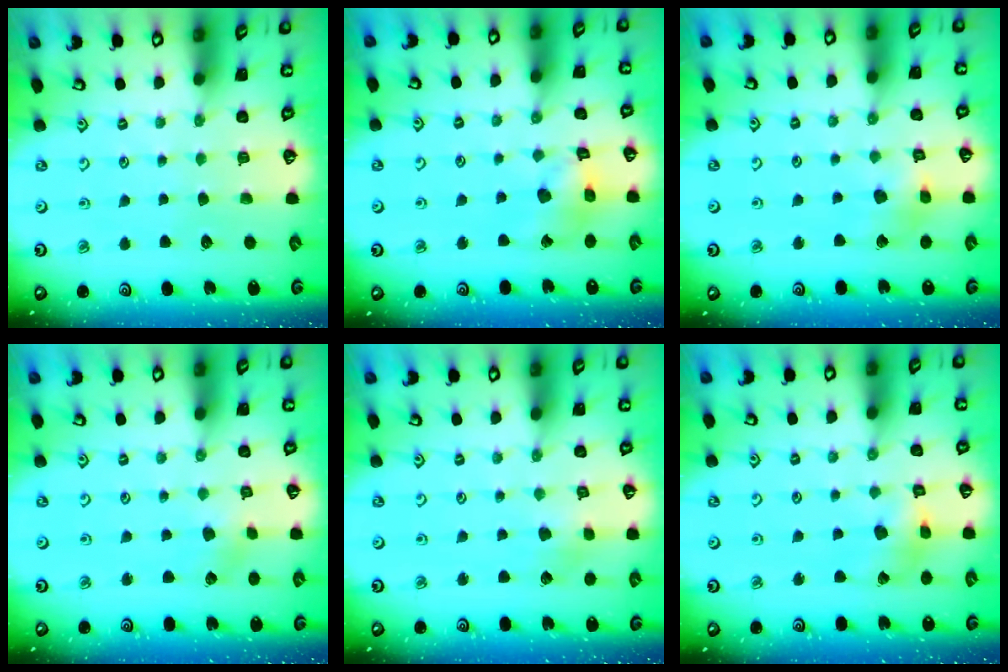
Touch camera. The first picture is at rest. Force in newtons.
{"total": 10.0, "press": 10.0, "slide": 1.1}
{"total": 8.1, "press": 8.0, "slide": 1.0}
{"total": 2.0, "press": 1.9, "slide": 0.6}
{"total": 2.8, "press": 2.8, "slide": 0.6}
{"total": 6.0, "press": 6.0, "slide": 0.6}